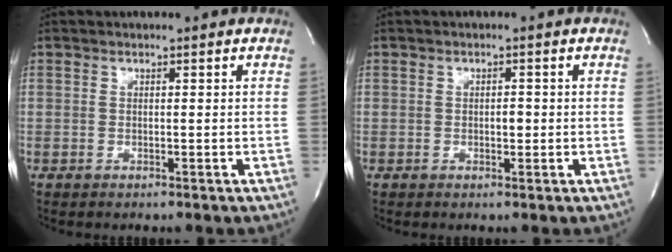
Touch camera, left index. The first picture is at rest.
{"total": 1.2, "force": [-0.1, 0.6, 1.0], "torque": [-0.012, 0.001, -0.003]}